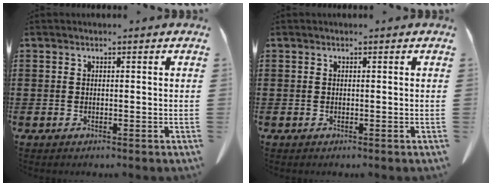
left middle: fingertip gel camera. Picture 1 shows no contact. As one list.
[{"total": 0.0}]